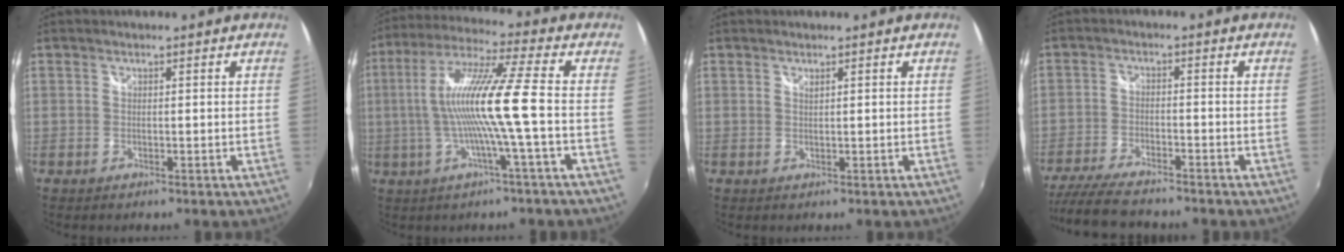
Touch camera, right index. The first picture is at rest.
{"total": 13.1, "force": [-1.8, -1.4, 12.9], "torque": [-0.242, 0.003, -0.030]}
{"total": 0.7, "force": [0.6, -0.3, 0.1], "torque": [-0.001, 0.000, 0.010]}
{"total": 11.5, "force": [-10.0, 2.1, 5.2], "torque": [-0.128, -0.023, -0.177]}